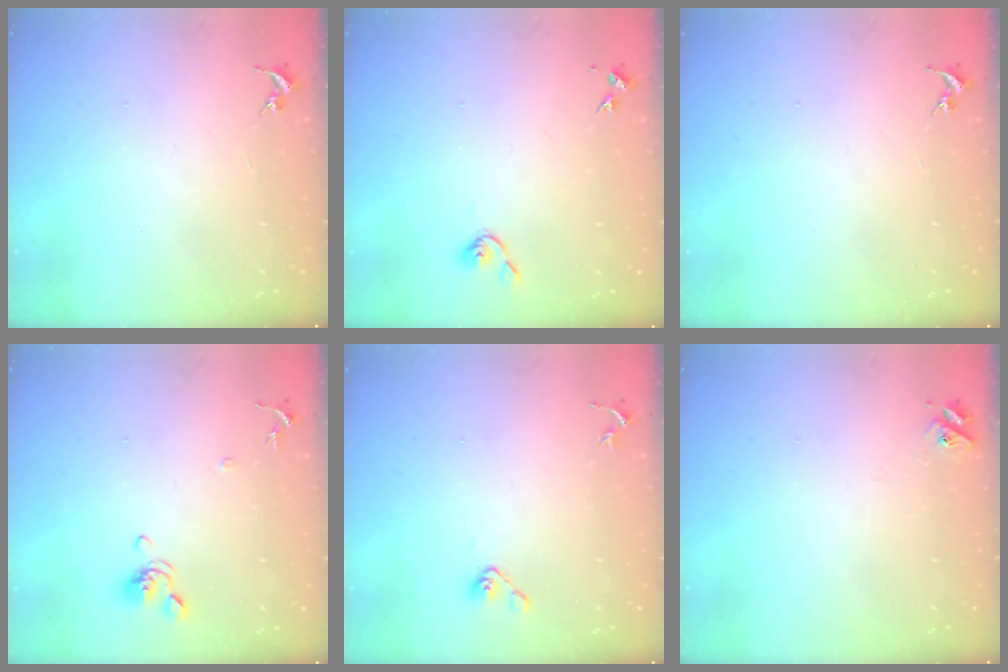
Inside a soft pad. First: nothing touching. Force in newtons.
{"total": 3.8, "press": 3.7, "slide": 0.6}
{"total": 0.0}
{"total": 8.1, "press": 8.0, "slide": 1.5}
{"total": 6.4, "press": 6.0, "slide": 2.1}
{"total": 2.8, "press": 2.8, "slide": 0.3}